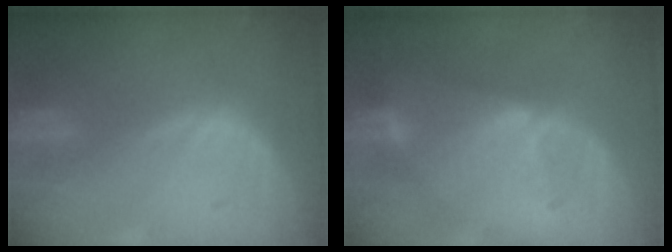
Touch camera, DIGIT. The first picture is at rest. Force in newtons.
{"total": 5.0, "press": 4.9, "slide": 0.4}